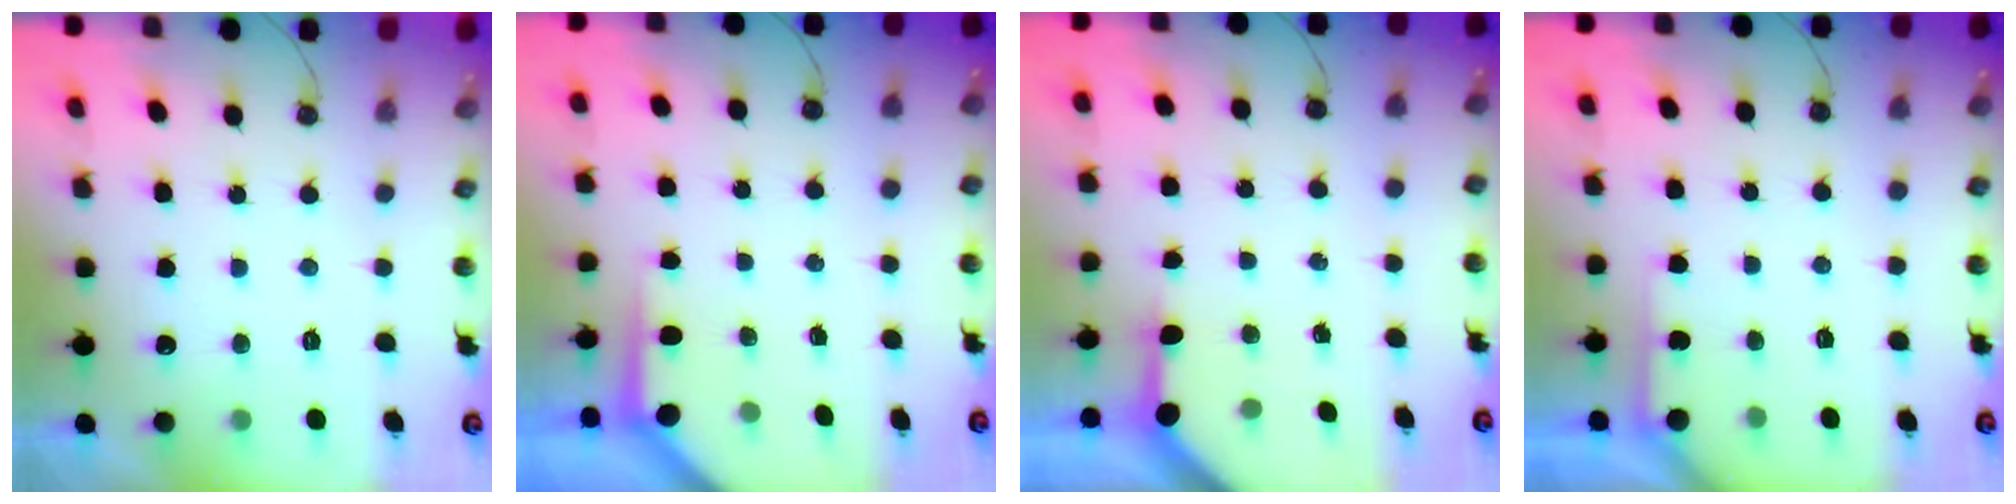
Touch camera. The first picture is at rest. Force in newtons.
{"total": 3.6, "press": 3.6, "slide": 0.3}
{"total": 3.4, "press": 3.4, "slide": 0.4}
{"total": 3.6, "press": 3.6, "slide": 0.3}